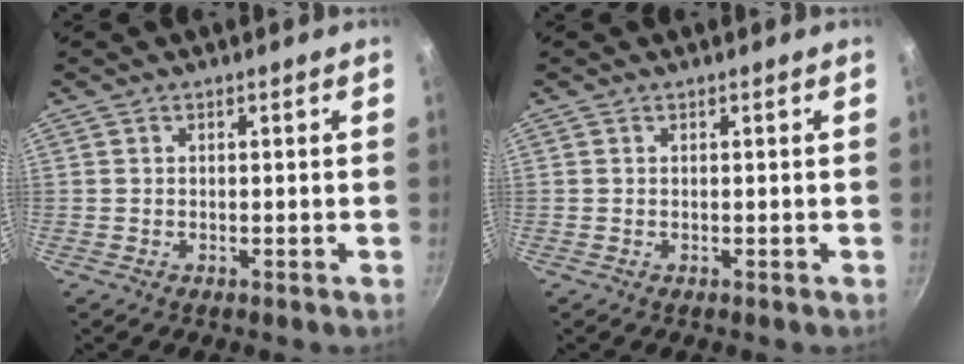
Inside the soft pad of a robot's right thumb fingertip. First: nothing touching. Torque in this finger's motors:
{"motor_torque": [0.40, 0.21, 0.37, -0.17, 0.03]}